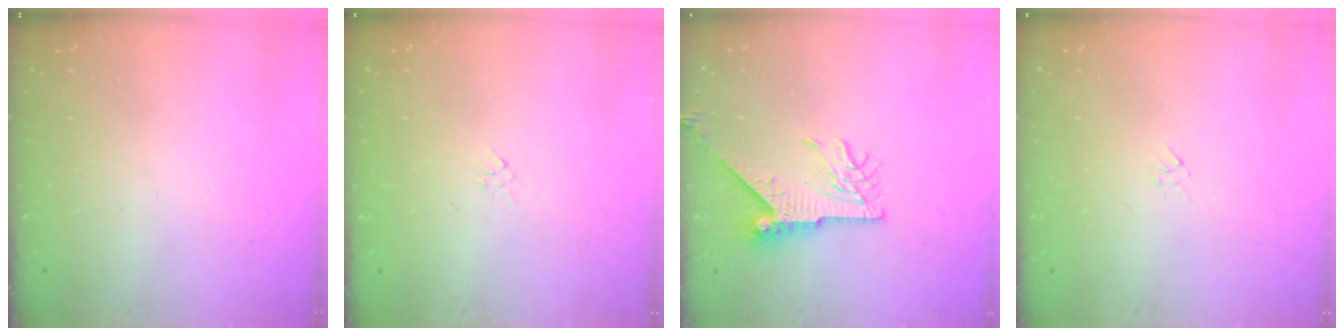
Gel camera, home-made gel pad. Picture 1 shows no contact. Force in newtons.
{"total": 1.3, "press": 1.3, "slide": 0.4}
{"total": 11.2, "press": 11.2, "slide": 1.0}
{"total": 2.3, "press": 2.2, "slide": 0.6}